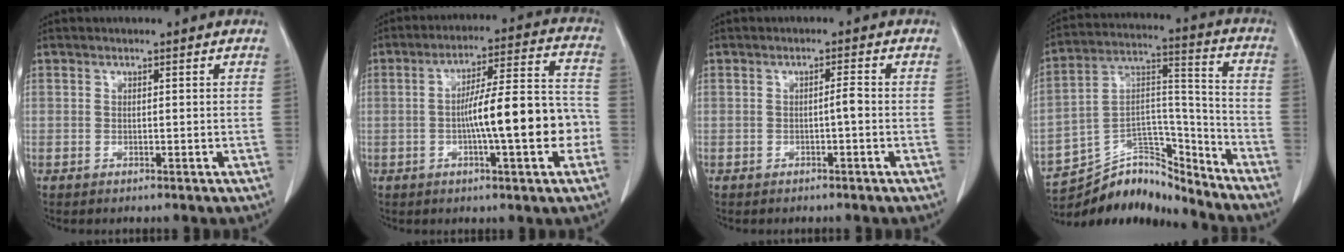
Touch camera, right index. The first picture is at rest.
{"total": 13.8, "force": [-2.9, 1.6, 13.4], "torque": [-0.211, 0.023, -0.044]}
{"total": 1.5, "force": [-0.4, 0.0, 1.4], "torque": [-0.022, 0.002, -0.006]}
{"total": 14.4, "force": [-13.8, 3.8, 1.4], "torque": [-0.013, 0.070, -0.236]}